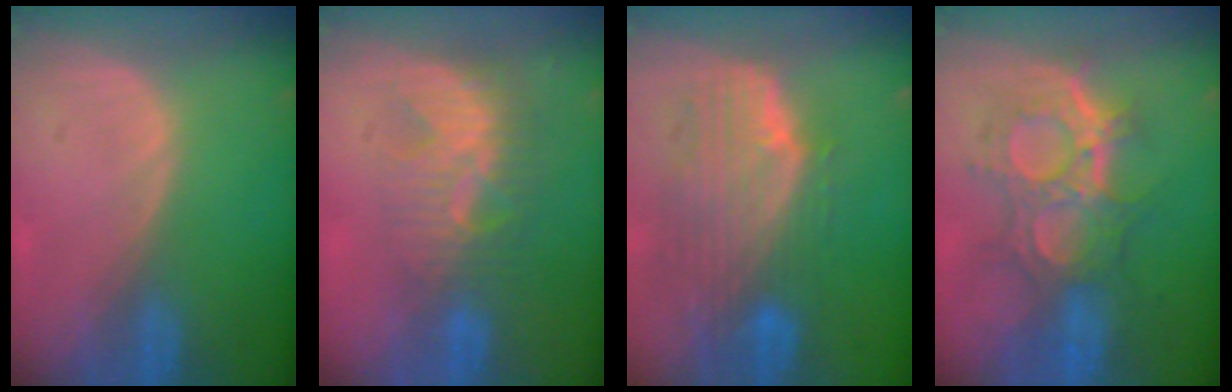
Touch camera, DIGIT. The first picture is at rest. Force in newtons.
{"total": 8.9, "press": 7.7, "slide": 4.4}
{"total": 10.2, "press": 9.0, "slide": 4.8}
{"total": 9.9, "press": 9.6, "slide": 2.6}